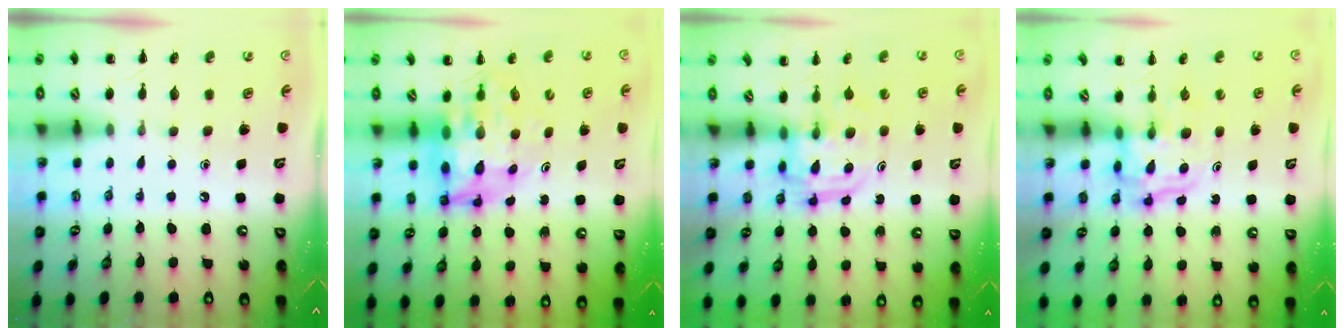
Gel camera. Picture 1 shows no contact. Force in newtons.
{"total": 9.3, "press": 8.7, "slide": 3.2}
{"total": 2.9, "press": 2.9, "slide": 0.3}
{"total": 3.6, "press": 3.6, "slide": 0.2}